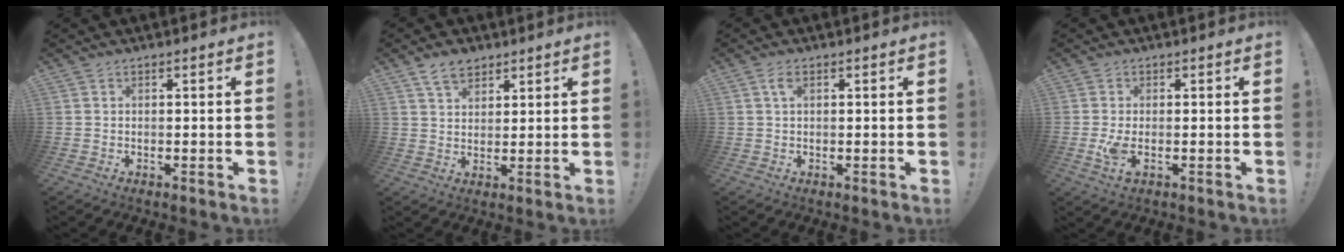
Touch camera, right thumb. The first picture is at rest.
{"total": 6.4, "force": [4.3, 3.9, 2.7], "torque": [-0.051, -0.012, 0.082]}
{"total": 2.4, "force": [0.9, 1.1, 2.0], "torque": [-0.034, 0.002, 0.012]}
{"total": 4.2, "force": [-0.8, 1.7, 3.7], "torque": [-0.066, -0.006, -0.013]}